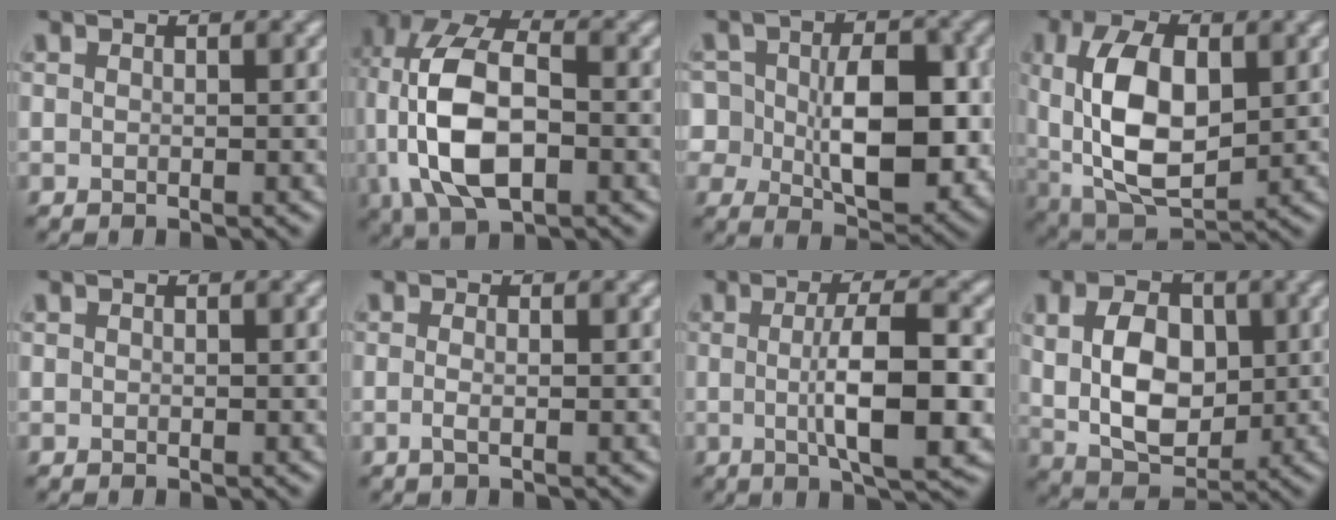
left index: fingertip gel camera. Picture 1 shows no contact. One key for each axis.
{"total": 11.3, "fx": -1.0, "fy": 6.1, "fz": 9.5, "tx": -0.210, "ty": 0.013, "tz": -0.025}
{"total": 9.4, "fx": -0.7, "fy": 6.2, "fz": 7.1, "tx": -0.110, "ty": -0.007, "tz": -0.008}
{"total": 10.5, "fx": 1.2, "fy": 5.6, "fz": 8.7, "tx": -0.184, "ty": -0.001, "tz": 0.023}
{"total": 0.0}
{"total": 1.2, "fx": -0.3, "fy": 0.2, "fz": 1.1, "tx": -0.024, "ty": -0.003, "tz": -0.007}
{"total": 7.5, "fx": -0.4, "fy": 1.8, "fz": 7.3, "tx": -0.116, "ty": -0.001, "tz": -0.005}
{"total": 7.2, "fx": 0.7, "fy": 4.8, "fz": 5.3, "tx": -0.104, "ty": -0.001, "tz": 0.017}